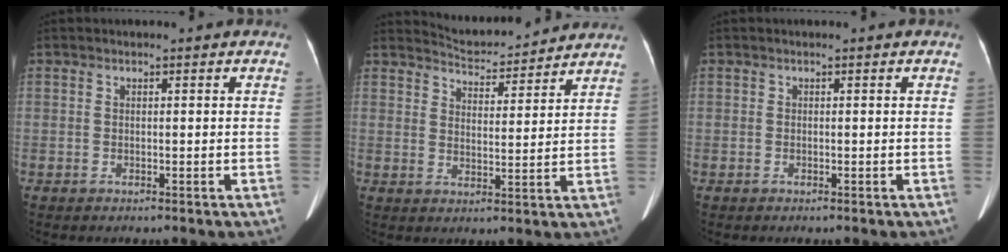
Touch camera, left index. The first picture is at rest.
{"total": 8.6, "force": [8.5, 0.7, 0.7], "torque": [-0.021, 0.011, 0.126]}
{"total": 0.0}